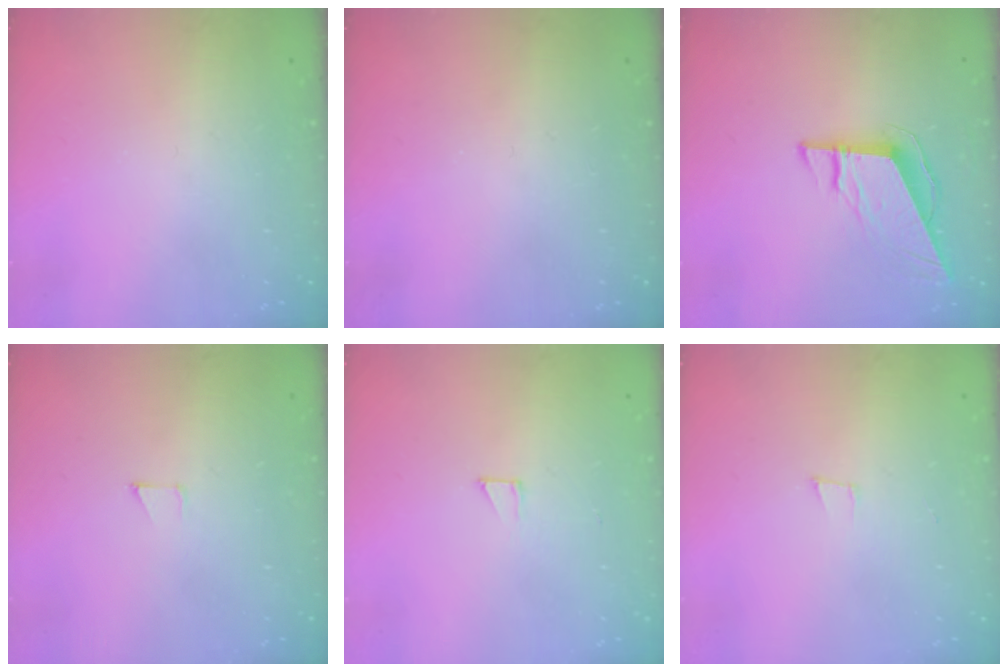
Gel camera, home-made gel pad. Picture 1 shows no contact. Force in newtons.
{"total": 0.0}
{"total": 9.6, "press": 9.5, "slide": 1.0}
{"total": 2.6, "press": 2.6, "slide": 0.2}
{"total": 2.1, "press": 2.1, "slide": 0.1}
{"total": 3.3, "press": 1.9, "slide": 2.7}